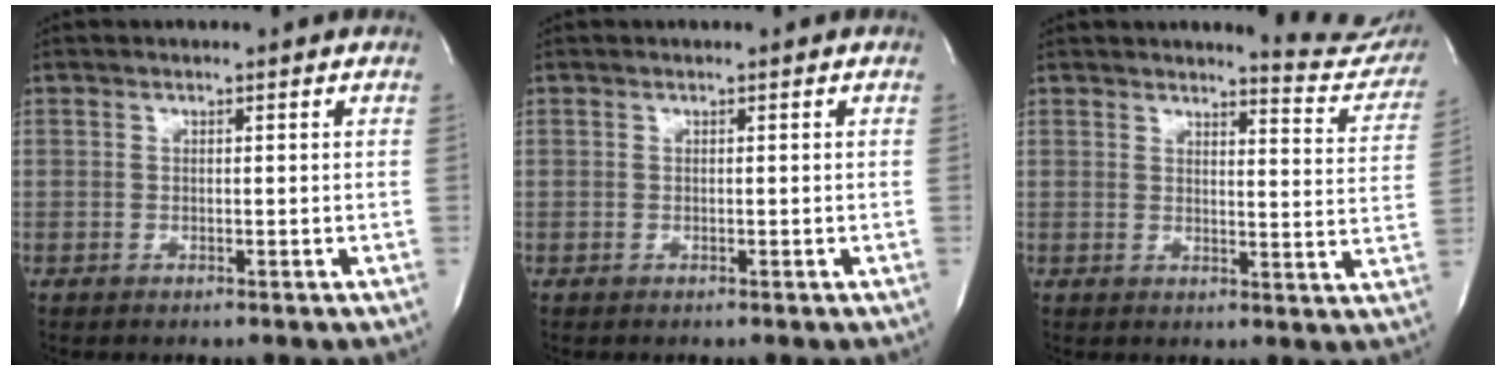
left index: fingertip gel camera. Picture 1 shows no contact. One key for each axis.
{"total": 0.0}
{"total": 10.2, "fx": 10.0, "fy": 1.1, "fz": 1.7, "tx": -0.002, "ty": -0.069, "tz": 0.092}